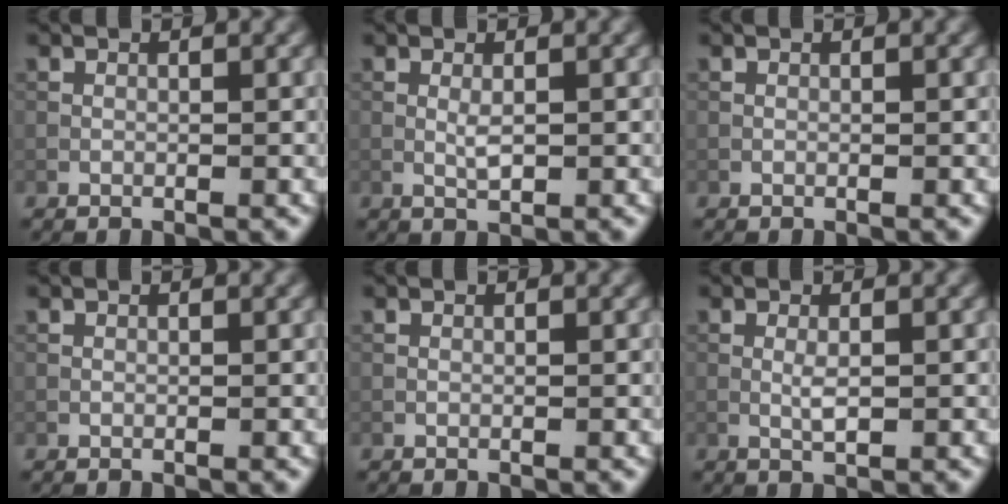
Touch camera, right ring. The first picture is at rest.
{"total": 1.2, "force": [0.0, 0.4, 1.2], "torque": [-0.026, 0.000, 0.000]}
{"total": 0.0}
{"total": 0.0}
{"total": 0.0}
{"total": 1.4, "force": [-0.1, 0.3, 1.4], "torque": [-0.029, 0.000, -0.003]}